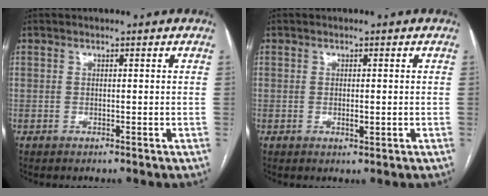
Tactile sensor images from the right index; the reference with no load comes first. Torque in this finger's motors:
{"motor_torque": [0.08, 0.14, 0.01, 0.00]}